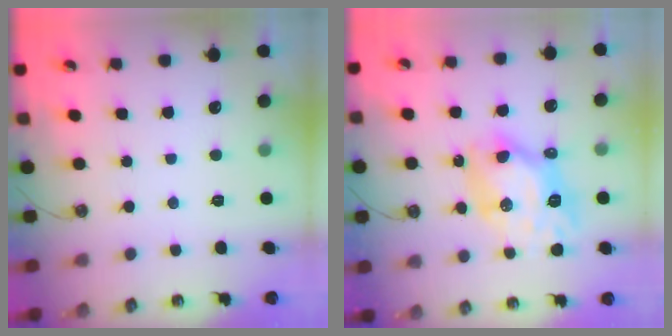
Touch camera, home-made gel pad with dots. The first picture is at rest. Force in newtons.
{"total": 10.7, "press": 10.7, "slide": 0.5}